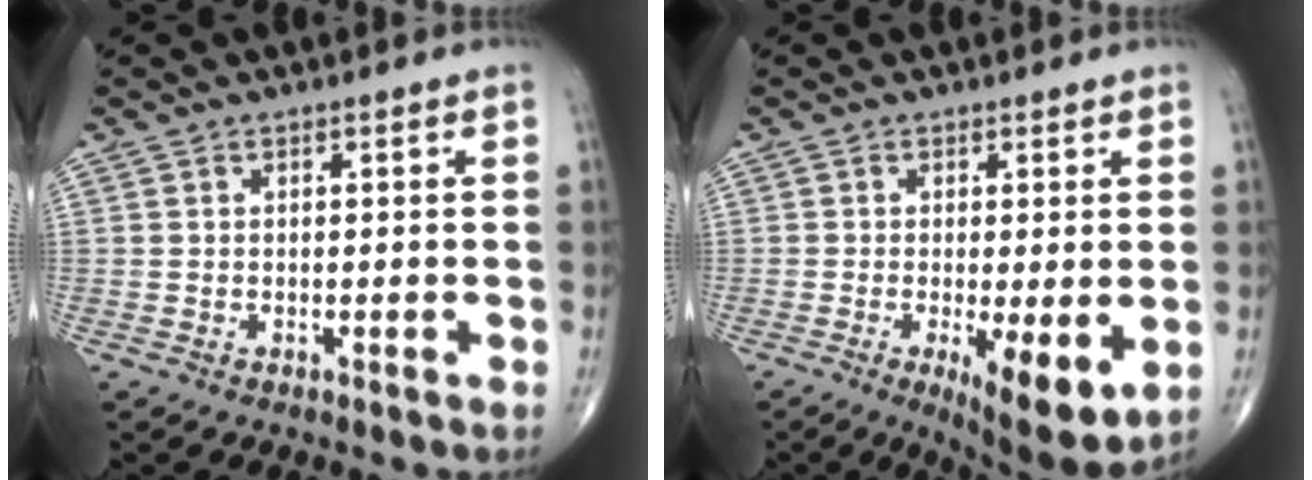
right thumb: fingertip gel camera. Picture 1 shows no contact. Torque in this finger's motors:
{"motor_torque": [1.27, 0.79, 0.58, -0.71, 0.24]}